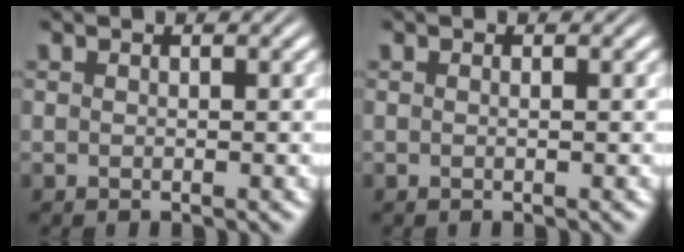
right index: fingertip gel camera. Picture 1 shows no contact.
{"total": 0.0}